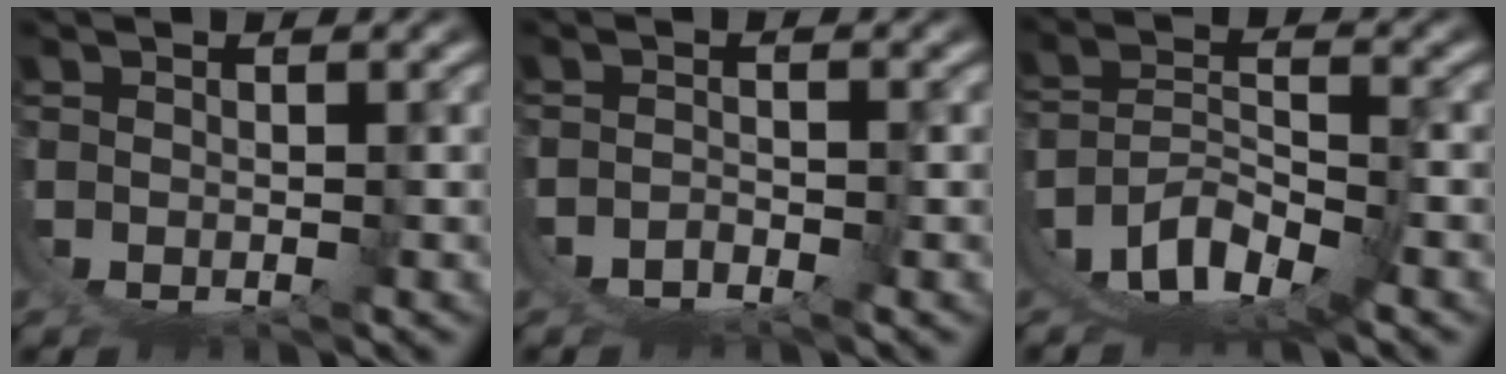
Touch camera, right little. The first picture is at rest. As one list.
[{"total": 3.4, "force": [-1.2, 2.8, 1.4], "torque": [-0.043, -0.013, -0.016]}, {"total": 11.2, "force": [-0.9, 9.0, 6.6], "torque": [-0.170, -0.041, -0.007]}]